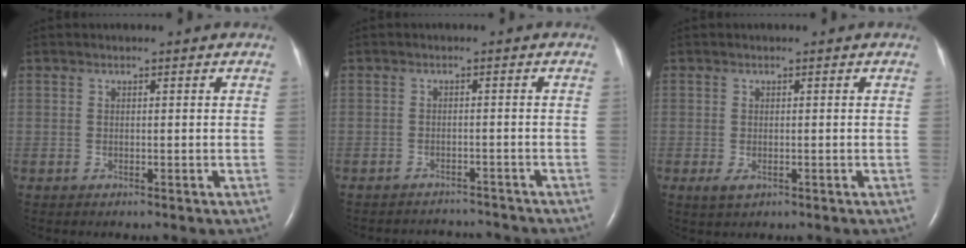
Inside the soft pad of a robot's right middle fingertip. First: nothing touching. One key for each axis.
{"total": 6.4, "fx": -6.3, "fy": 1.1, "fz": 0.1, "tx": -0.004, "ty": 0.005, "tz": -0.080}
{"total": 1.7, "fx": -0.7, "fy": 0.8, "fz": 1.3, "tx": -0.028, "ty": -0.004, "tz": -0.006}